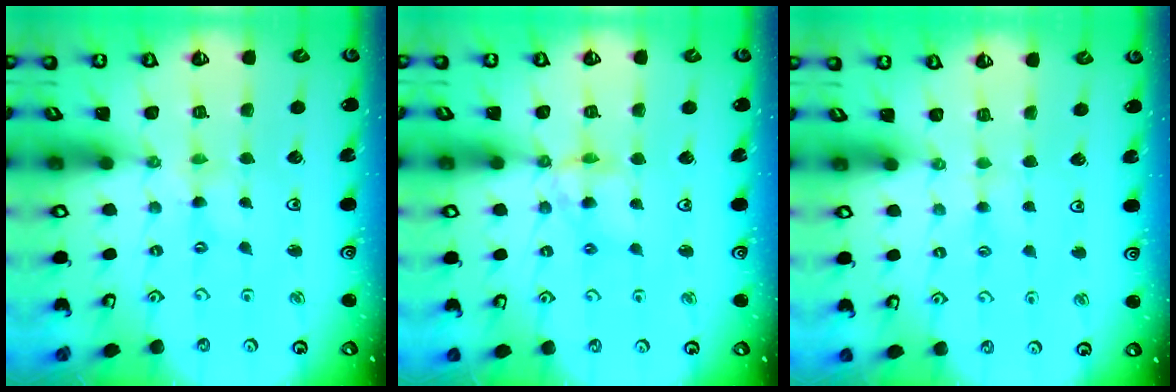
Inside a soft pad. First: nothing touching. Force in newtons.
{"total": 9.0, "press": 9.0, "slide": 0.9}
{"total": 2.0, "press": 1.9, "slide": 0.4}